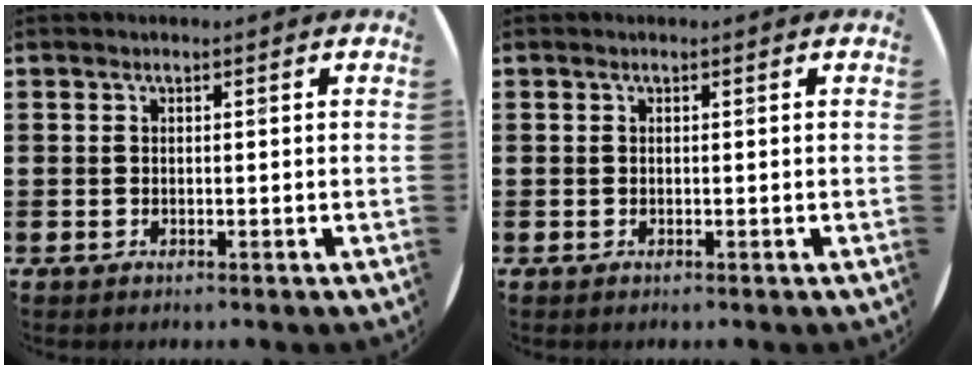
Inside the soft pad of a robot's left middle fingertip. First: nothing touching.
{"total": 0.0}